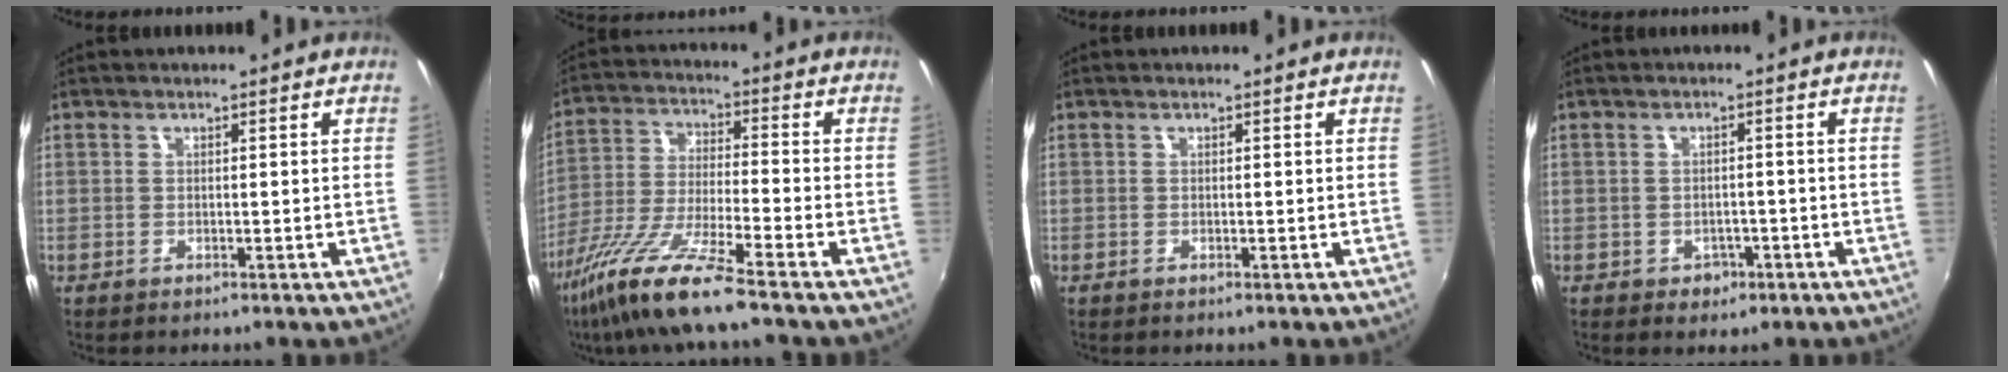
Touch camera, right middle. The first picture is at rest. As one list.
[{"total": 13.2, "force": [-9.8, -0.4, 8.9], "torque": [-0.183, -0.025, -0.184]}, {"total": 0.0}, {"total": 3.2, "force": [-1.5, 2.5, 1.3], "torque": [-0.029, 0.001, -0.013]}]